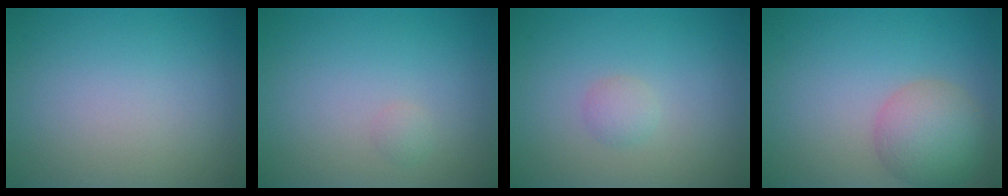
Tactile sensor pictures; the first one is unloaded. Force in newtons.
{"total": 0.6, "press": 0.6, "slide": 0.0}
{"total": 1.1, "press": 1.1, "slide": 0.1}
{"total": 4.9, "press": 4.9, "slide": 0.2}